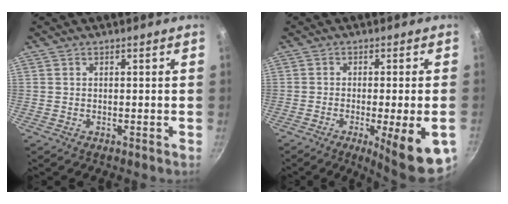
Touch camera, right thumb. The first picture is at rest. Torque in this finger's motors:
{"motor_torque": [-0.13, 0.42, 0.02, -0.05, 0.08]}